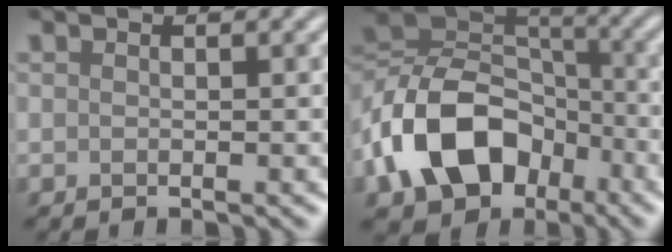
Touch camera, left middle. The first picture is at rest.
{"total": 12.9, "force": [-4.7, 9.3, 7.6], "torque": [-0.167, -0.001, -0.090]}